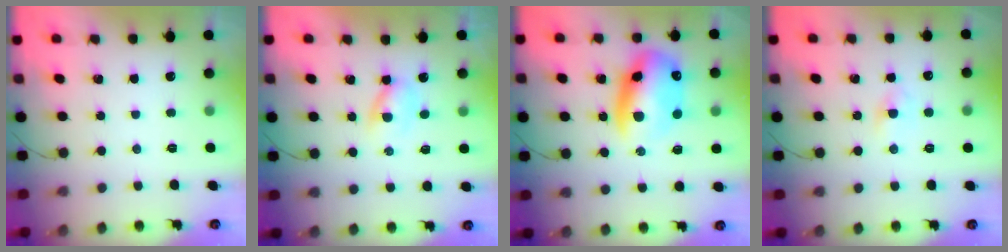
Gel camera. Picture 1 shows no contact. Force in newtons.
{"total": 2.7, "press": 2.5, "slide": 1.1}
{"total": 13.6, "press": 13.2, "slide": 3.4}
{"total": 3.1, "press": 2.9, "slide": 0.9}